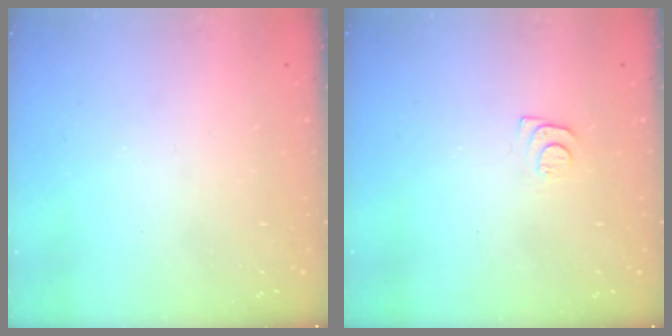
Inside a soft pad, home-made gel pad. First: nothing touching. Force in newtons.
{"total": 5.5, "press": 5.4, "slide": 0.6}